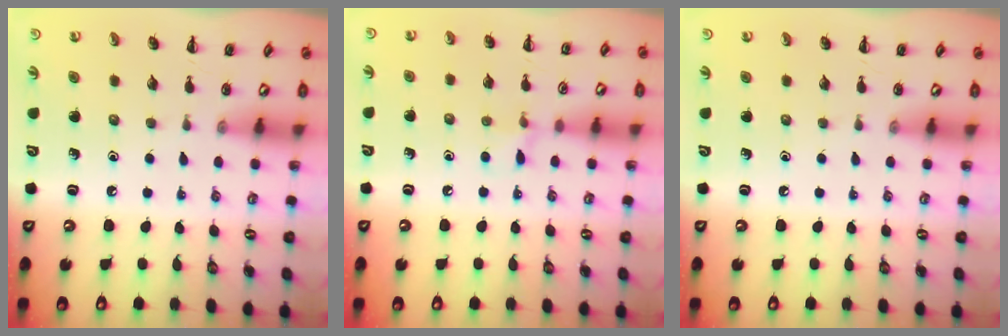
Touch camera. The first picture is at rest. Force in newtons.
{"total": 5.8, "press": 5.6, "slide": 1.8}
{"total": 0.0}